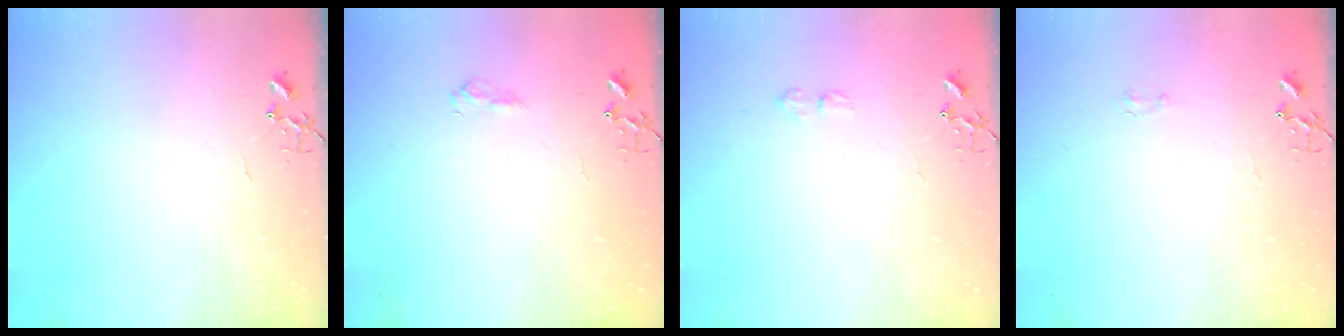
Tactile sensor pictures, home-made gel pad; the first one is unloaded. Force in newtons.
{"total": 7.3, "press": 7.2, "slide": 0.8}
{"total": 6.4, "press": 6.4, "slide": 0.9}
{"total": 4.1, "press": 4.0, "slide": 0.7}